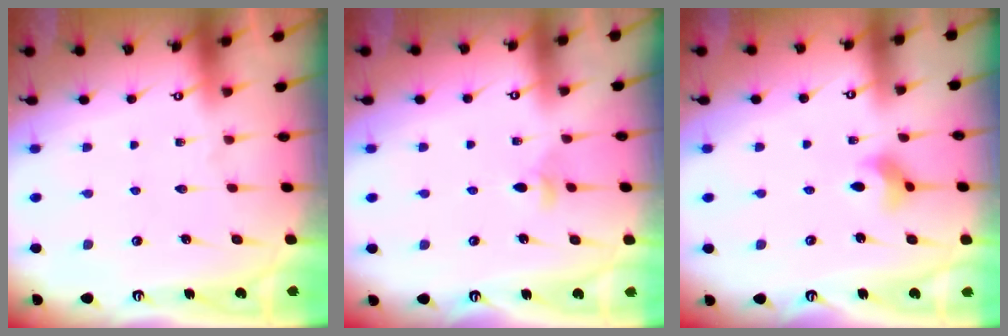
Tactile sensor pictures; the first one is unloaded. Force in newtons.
{"total": 3.8, "press": 3.7, "slide": 0.8}
{"total": 3.7, "press": 3.6, "slide": 0.7}